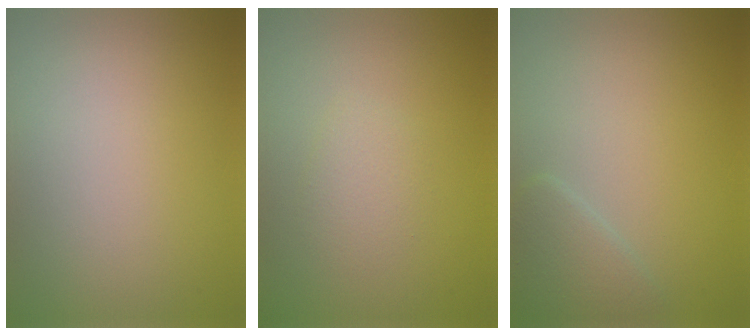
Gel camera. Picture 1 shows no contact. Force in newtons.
{"total": 1.4, "press": 1.4, "slide": 0.1}
{"total": 2.2, "press": 2.2, "slide": 0.1}